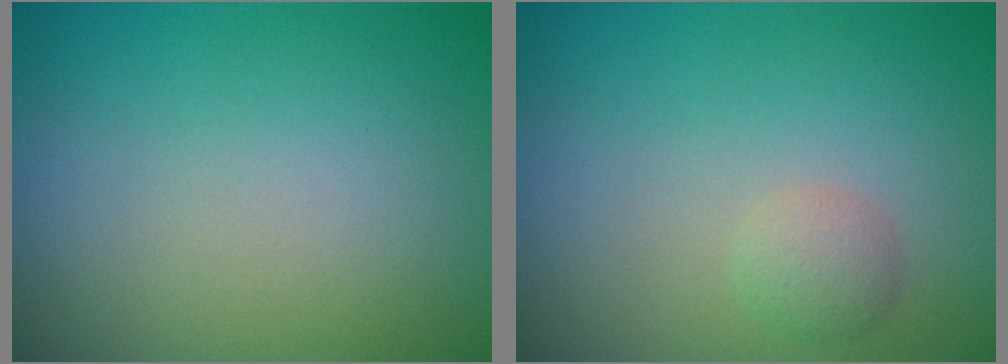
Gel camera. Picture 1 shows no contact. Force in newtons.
{"total": 1.3, "press": 1.3, "slide": 0.2}